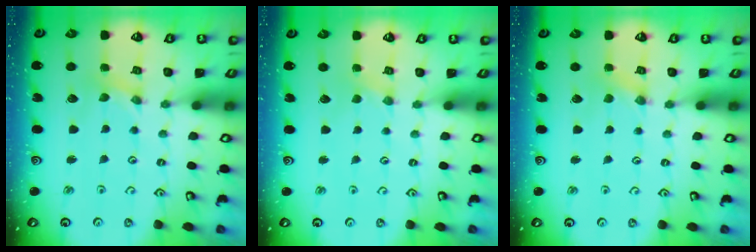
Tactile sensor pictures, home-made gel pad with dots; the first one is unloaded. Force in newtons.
{"total": 0.0}
{"total": 0.7, "press": 0.6, "slide": 0.1}